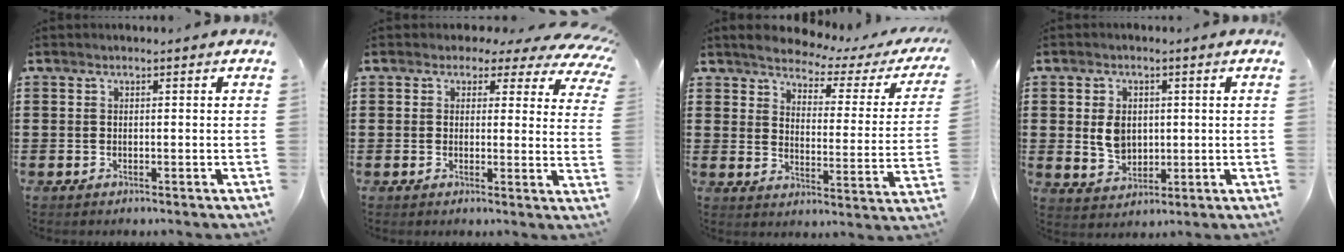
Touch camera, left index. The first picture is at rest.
{"total": 3.0, "force": [2.0, 1.8, 1.3], "torque": [-0.024, -0.010, 0.027]}
{"total": 3.0, "force": [2.9, 0.4, 0.8], "torque": [-0.038, -0.026, 0.042]}
{"total": 4.8, "force": [0.7, 3.7, 3.0], "torque": [-0.052, 0.005, 0.008]}